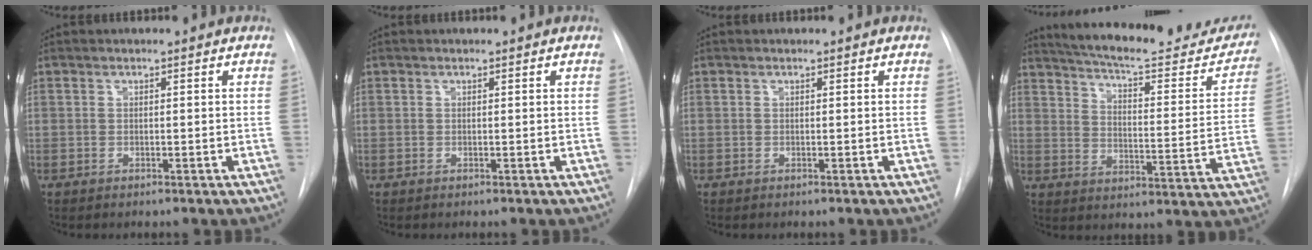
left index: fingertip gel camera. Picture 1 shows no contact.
{"total": 0.0}
{"total": 0.0}
{"total": 23.9, "force": [21.2, 5.0, 9.8], "torque": [-0.143, -0.052, 0.269]}